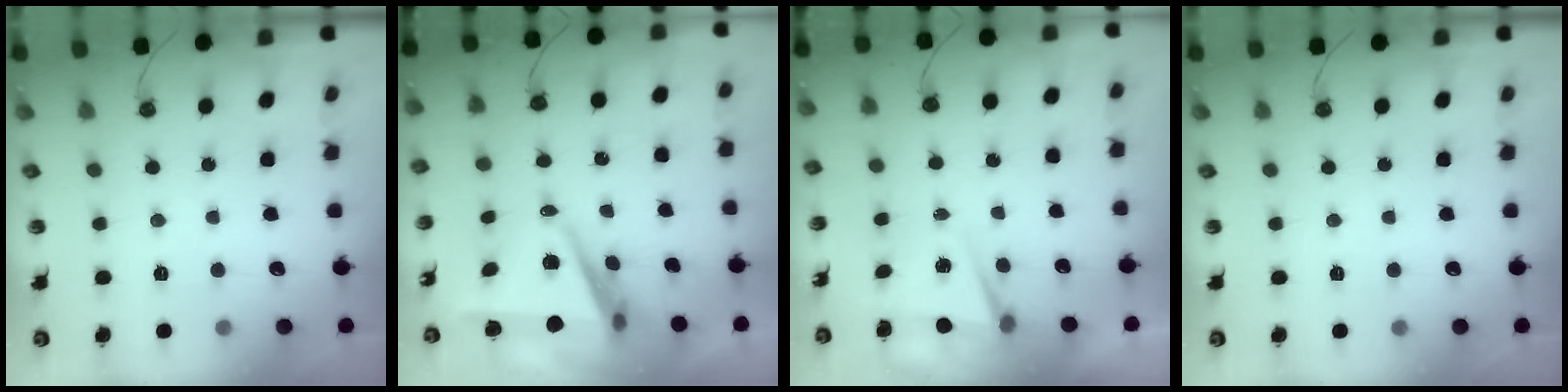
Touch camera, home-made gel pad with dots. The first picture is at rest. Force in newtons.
{"total": 8.1, "press": 7.0, "slide": 4.0}
{"total": 4.5, "press": 3.4, "slide": 2.9}
{"total": 0.0}